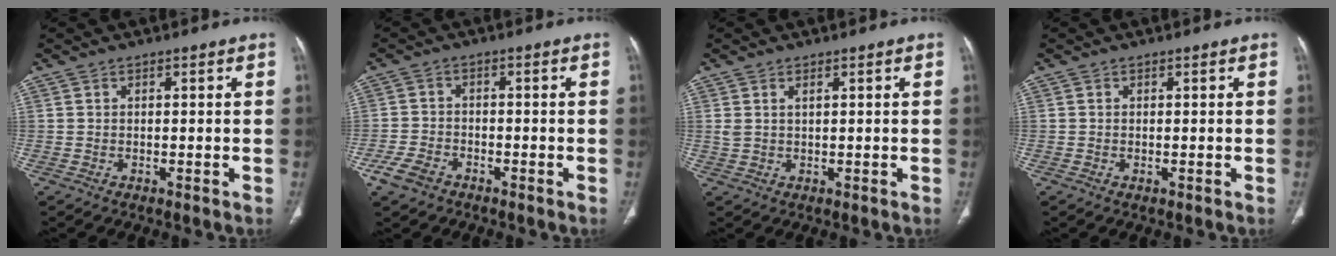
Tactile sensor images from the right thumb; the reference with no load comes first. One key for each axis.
{"total": 4.8, "fx": -3.1, "fy": 2.9, "fz": 2.2, "tx": -0.050, "ty": 0.012, "tz": -0.056}
{"total": 2.0, "fx": 0.9, "fy": 0.9, "fz": 1.5, "tx": -0.035, "ty": 0.007, "tz": 0.028}
{"total": 0.0}